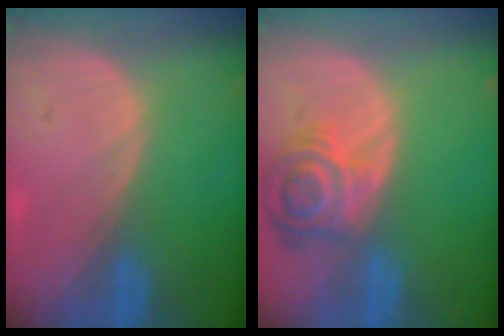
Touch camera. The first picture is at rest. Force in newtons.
{"total": 7.4, "press": 6.6, "slide": 3.4}